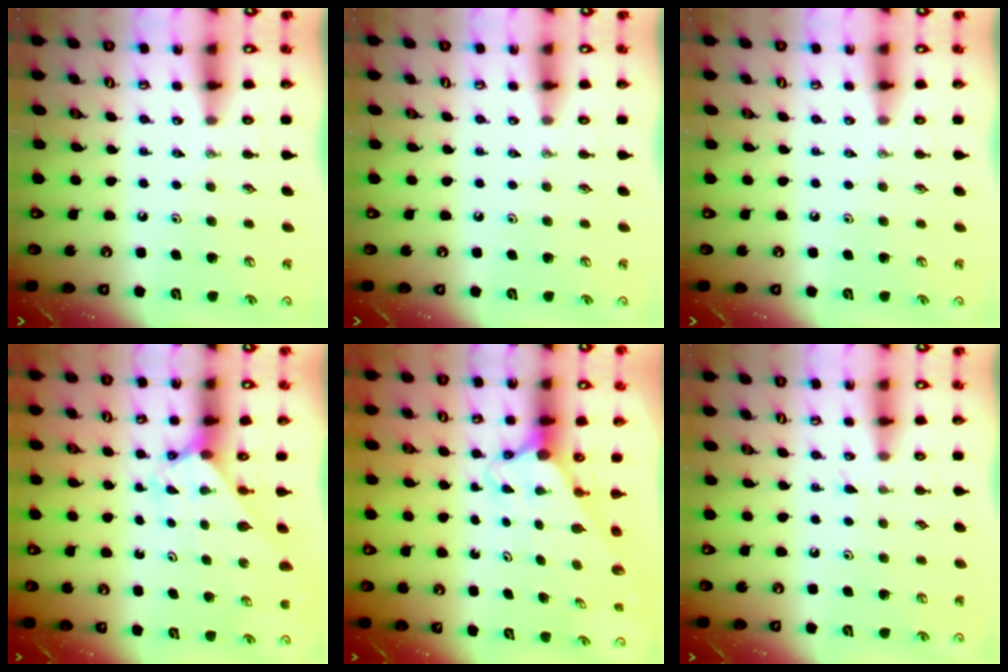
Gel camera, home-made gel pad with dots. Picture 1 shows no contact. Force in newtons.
{"total": 0.0}
{"total": 0.0}
{"total": 2.1, "press": 2.1, "slide": 0.2}
{"total": 2.6, "press": 2.6, "slide": 0.2}
{"total": 5.3, "press": 5.2, "slide": 0.6}